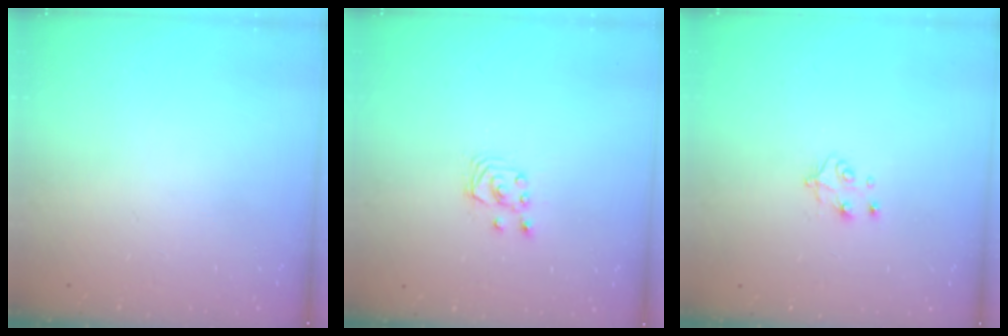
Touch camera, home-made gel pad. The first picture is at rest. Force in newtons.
{"total": 3.0, "press": 3.0, "slide": 0.3}
{"total": 5.3, "press": 5.2, "slide": 0.8}